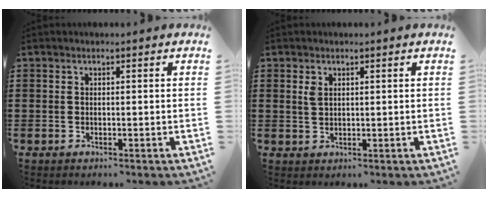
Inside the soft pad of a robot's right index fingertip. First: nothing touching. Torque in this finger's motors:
{"motor_torque": [0.07, 0.05, 0.17, 0.04]}